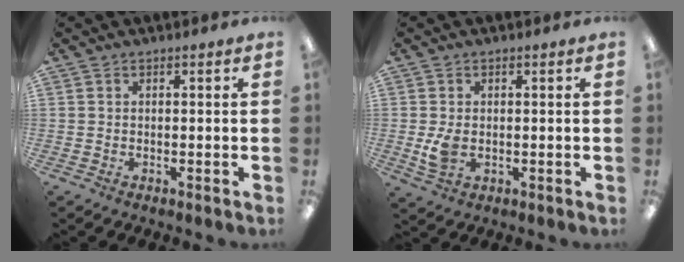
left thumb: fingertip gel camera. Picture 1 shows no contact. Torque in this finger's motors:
{"motor_torque": [-0.01, 0.02, -0.11, 0.09, 0.04]}